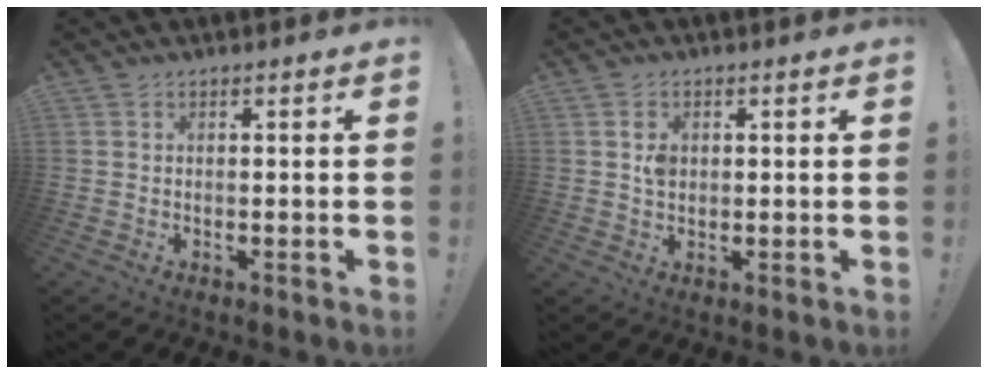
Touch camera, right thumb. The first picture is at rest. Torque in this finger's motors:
{"motor_torque": [0.21, 0.30, 0.22, -0.04, 0.02]}